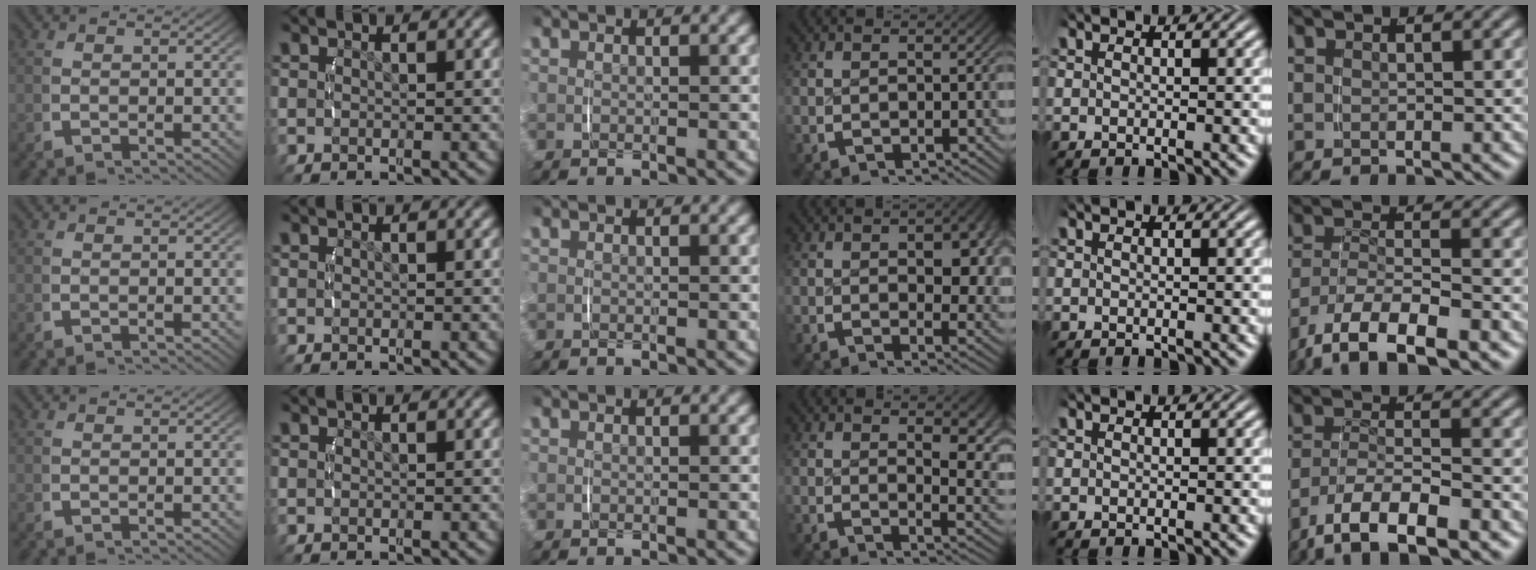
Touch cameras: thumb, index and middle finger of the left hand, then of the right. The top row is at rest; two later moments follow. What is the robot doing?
{"motion": "lift_and_place", "object": "jewelry box"}